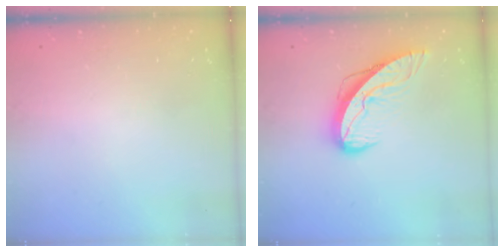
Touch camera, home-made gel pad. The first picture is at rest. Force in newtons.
{"total": 8.6, "press": 8.6, "slide": 0.9}